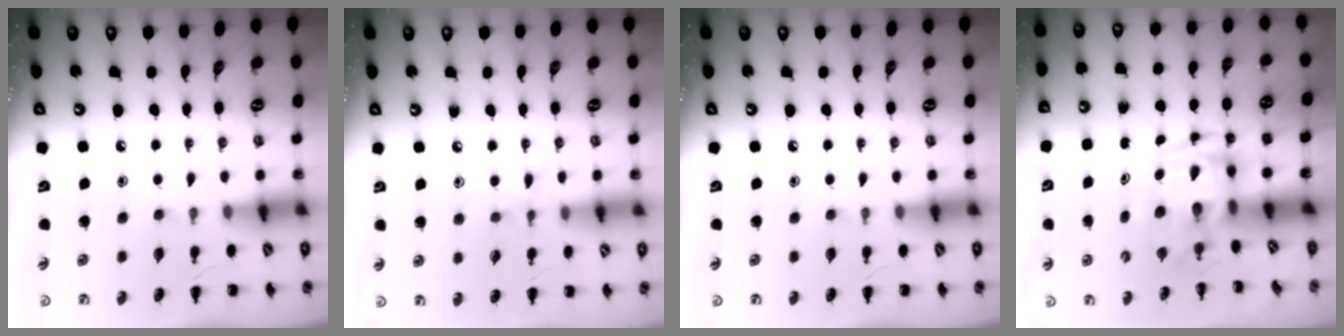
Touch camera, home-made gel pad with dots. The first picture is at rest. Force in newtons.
{"total": 6.3, "press": 5.9, "slide": 2.2}
{"total": 0.0}
{"total": 3.4, "press": 3.3, "slide": 0.7}